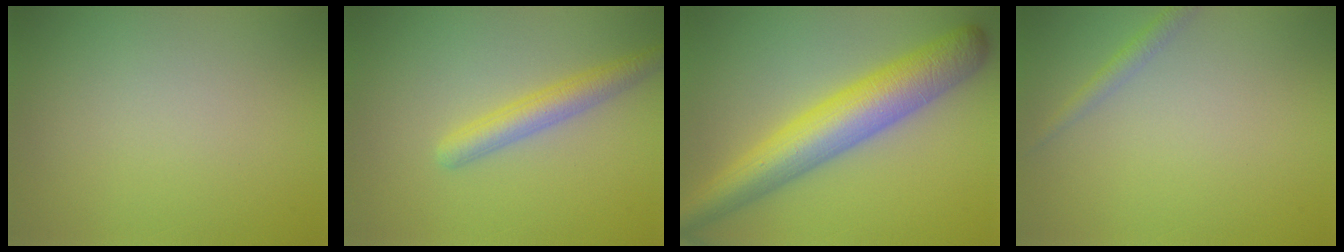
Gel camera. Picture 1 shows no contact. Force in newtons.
{"total": 2.9, "press": 2.9, "slide": 0.1}
{"total": 8.1, "press": 8.1, "slide": 0.1}
{"total": 1.3, "press": 1.3, "slide": 0.0}